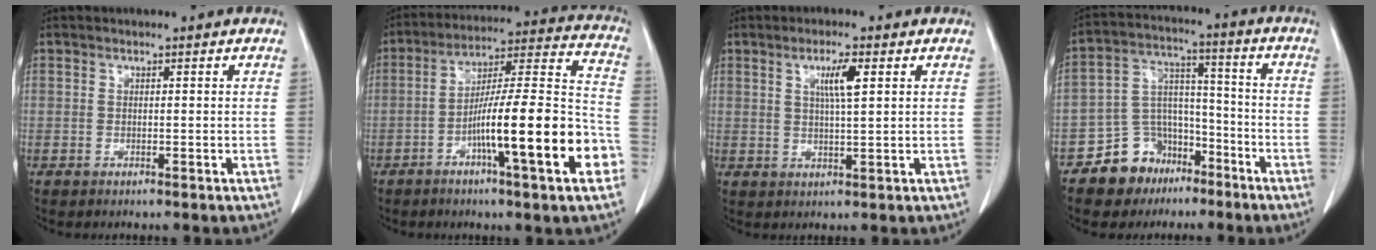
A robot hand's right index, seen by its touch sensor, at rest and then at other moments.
{"total": 19.4, "force": [-6.9, 1.1, 18.1], "torque": [-0.258, 0.010, -0.107]}
{"total": 4.3, "force": [1.6, 0.2, 4.0], "torque": [-0.071, -0.001, 0.028]}
{"total": 10.4, "force": [-6.8, 7.5, 2.5], "torque": [-0.050, 0.047, -0.109]}